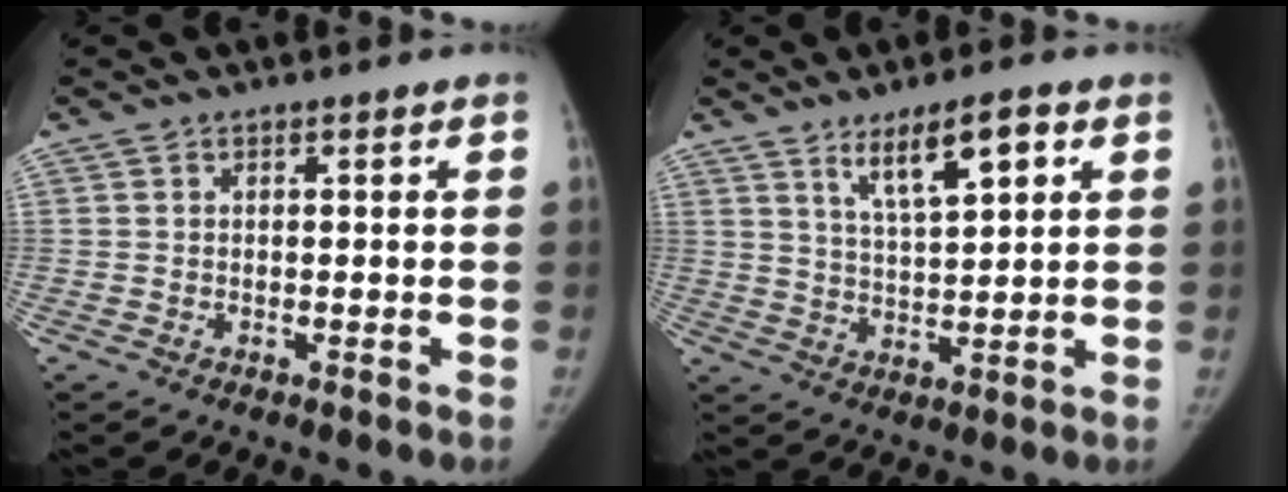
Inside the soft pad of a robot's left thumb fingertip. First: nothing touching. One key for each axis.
{"total": 8.5, "fx": 4.6, "fy": 2.4, "fz": 6.8, "tx": -0.108, "ty": -0.024, "tz": 0.084}